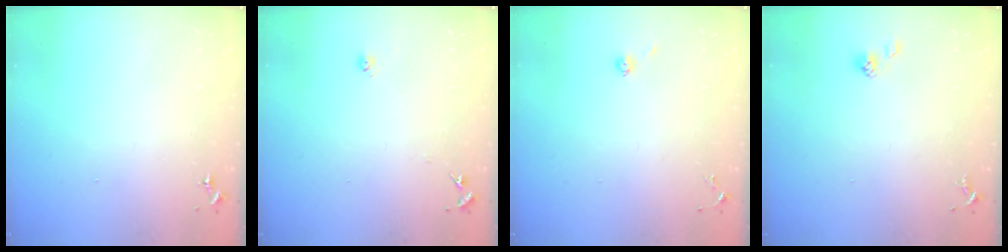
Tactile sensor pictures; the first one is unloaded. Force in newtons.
{"total": 5.9, "press": 5.9, "slide": 0.5}
{"total": 3.9, "press": 3.8, "slide": 0.9}
{"total": 4.2, "press": 4.0, "slide": 1.1}